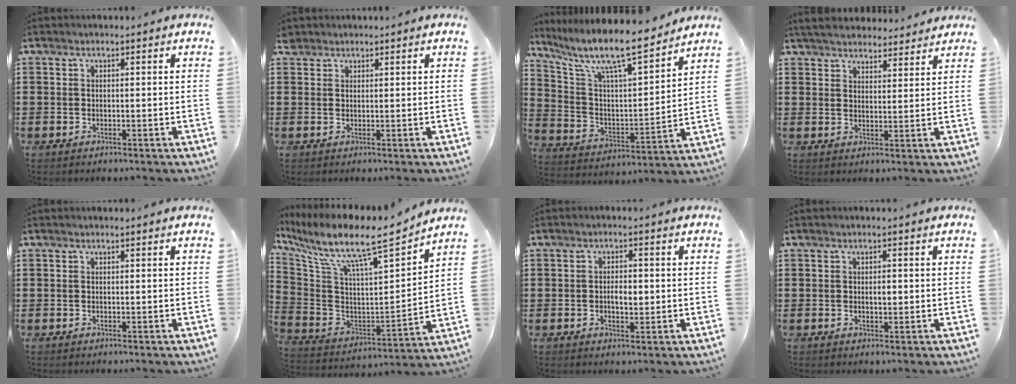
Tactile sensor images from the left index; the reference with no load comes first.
{"total": 1.6, "force": [1.4, 0.8, 0.2], "torque": [-0.008, 0.003, 0.028]}
{"total": 10.1, "force": [8.3, 1.6, 5.6], "torque": [-0.136, -0.056, 0.135]}
{"total": 4.5, "force": [4.3, 0.9, 1.0], "torque": [-0.034, -0.013, 0.078]}
{"total": 0.0}
{"total": 10.3, "force": [8.3, 0.9, 6.1], "torque": [-0.152, -0.064, 0.131]}
{"total": 2.9, "force": [-0.1, 1.3, 2.6], "torque": [-0.041, -0.001, -0.006]}
{"total": 1.4, "force": [0.1, 0.5, 1.3], "torque": [-0.026, 0.004, 0.001]}